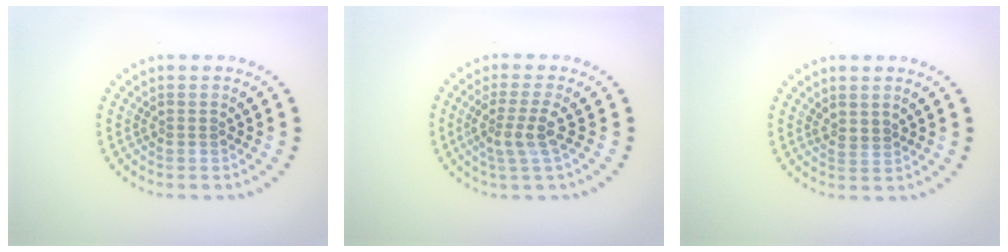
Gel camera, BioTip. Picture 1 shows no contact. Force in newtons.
{"total": 2.7, "press": 2.1, "slide": 1.8}
{"total": 0.8, "press": 0.5, "slide": 0.6}